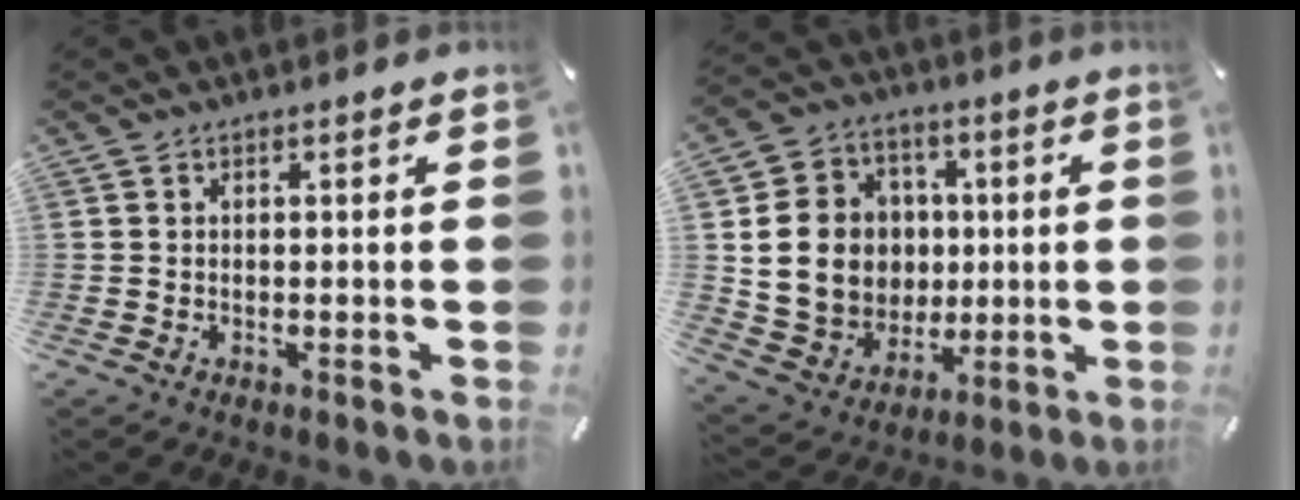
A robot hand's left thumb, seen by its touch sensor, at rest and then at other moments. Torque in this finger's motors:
{"motor_torque": [1.58, 1.54, 0.46, -0.13, 0.14]}